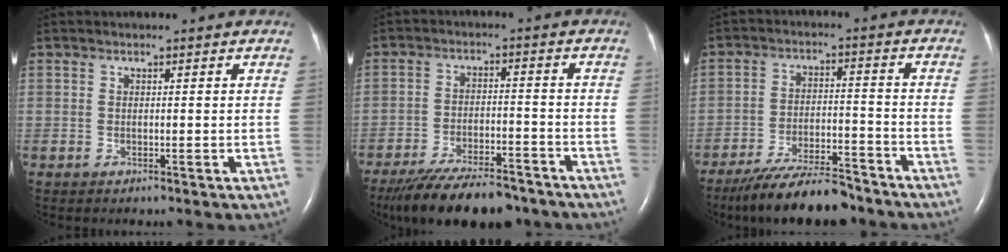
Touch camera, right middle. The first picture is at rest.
{"total": 15.2, "force": [-12.7, 4.0, 7.4], "torque": [-0.129, -0.013, -0.198]}
{"total": 12.8, "force": [-11.1, 2.1, 5.9], "torque": [-0.101, -0.006, -0.181]}